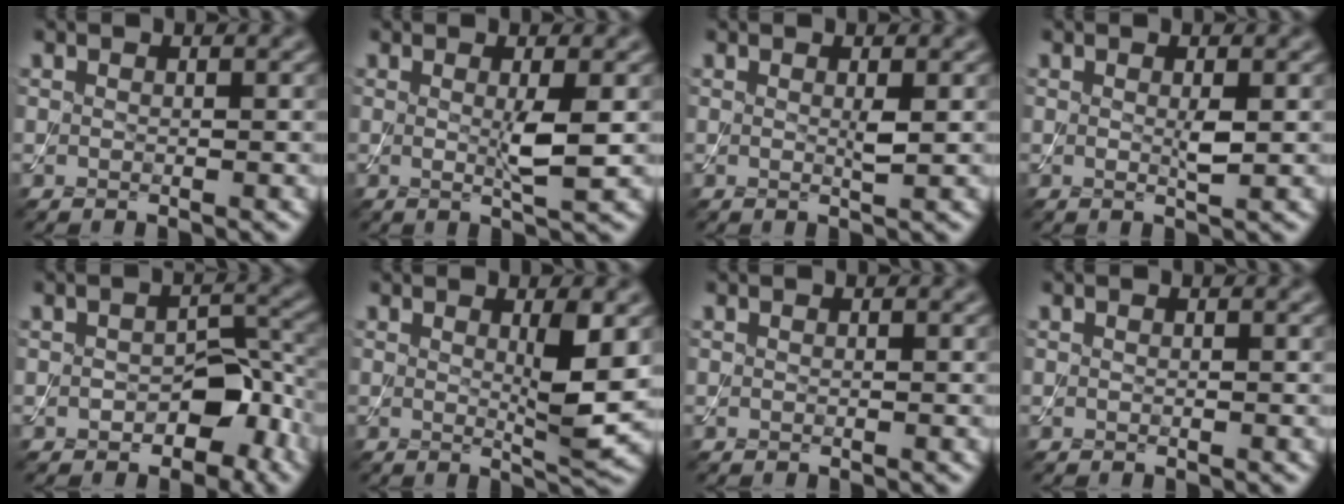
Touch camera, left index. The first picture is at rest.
{"total": 2.7, "force": [0.1, 0.2, 2.7], "torque": [-0.050, -0.007, 0.001]}
{"total": 1.1, "force": [0.2, 0.1, 1.1], "torque": [-0.019, -0.003, 0.002]}
{"total": 1.4, "force": [0.2, 0.2, 1.3], "torque": [-0.025, -0.003, 0.002]}
{"total": 4.7, "force": [-1.7, 2.9, 3.3], "torque": [-0.039, 0.000, -0.026]}
{"total": 3.8, "force": [0.7, 0.6, 3.7], "torque": [-0.055, -0.012, 0.013]}
{"total": 0.0}
{"total": 0.0}